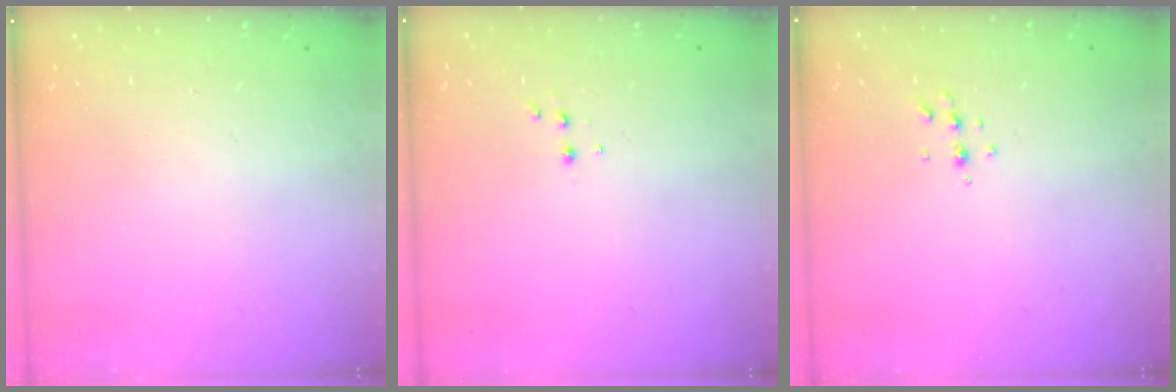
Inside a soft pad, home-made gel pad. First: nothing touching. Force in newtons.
{"total": 1.9, "press": 1.9, "slide": 0.2}
{"total": 4.3, "press": 4.2, "slide": 0.6}